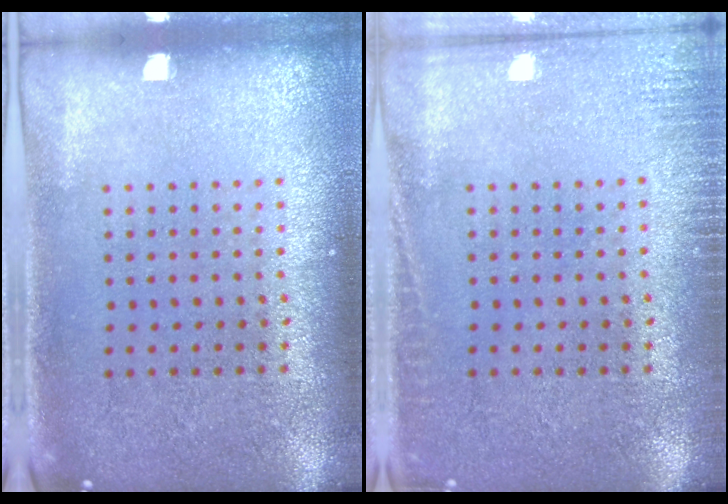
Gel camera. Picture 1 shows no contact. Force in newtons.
{"total": 1.9, "press": 1.9, "slide": 0.4}